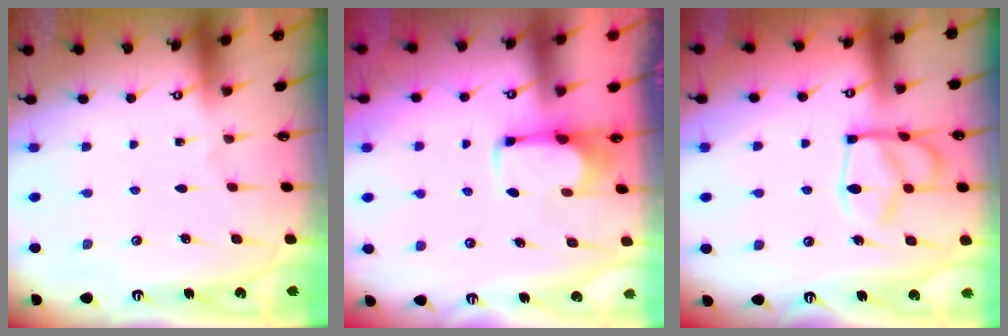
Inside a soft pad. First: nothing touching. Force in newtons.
{"total": 1.9, "press": 1.7, "slide": 0.8}
{"total": 15.1, "press": 15.0, "slide": 1.5}